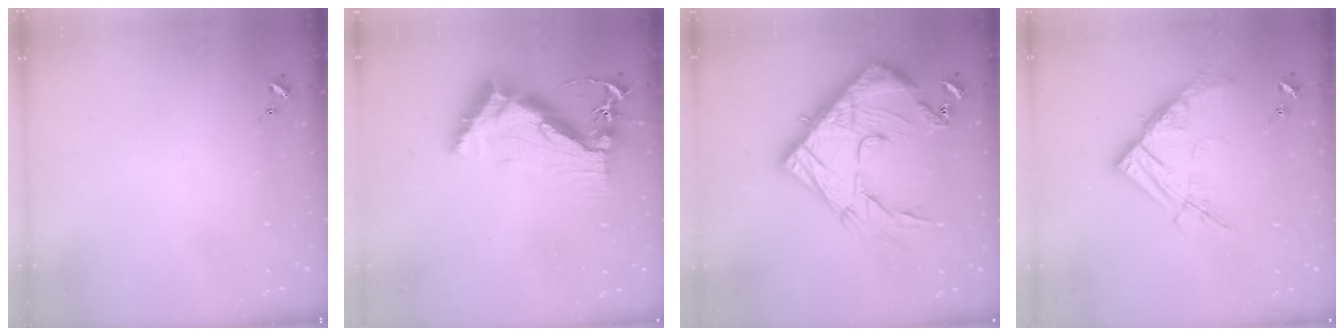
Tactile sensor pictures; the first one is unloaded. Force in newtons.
{"total": 13.5, "press": 13.4, "slide": 1.2}
{"total": 30.1, "press": 30.0, "slide": 2.9}
{"total": 14.1, "press": 14.0, "slide": 1.5}